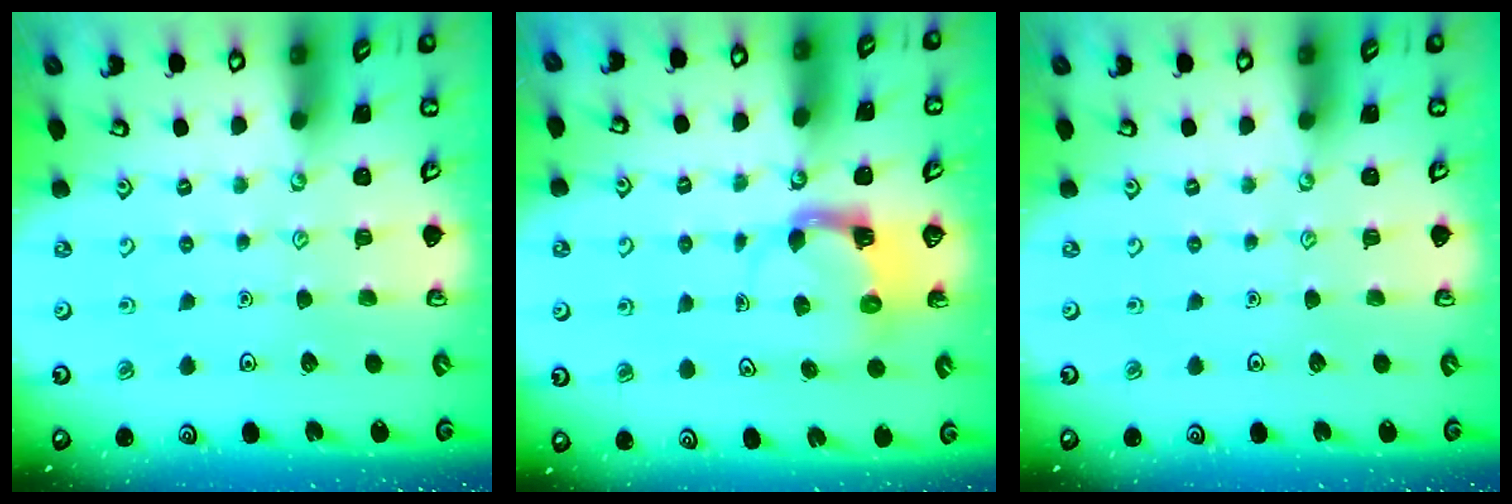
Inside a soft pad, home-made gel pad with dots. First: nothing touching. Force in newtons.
{"total": 3.9, "press": 3.8, "slide": 0.7}
{"total": 0.0}